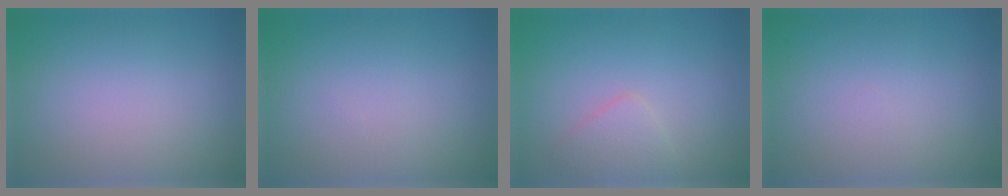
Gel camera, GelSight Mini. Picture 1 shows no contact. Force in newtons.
{"total": 0.0}
{"total": 1.9, "press": 1.9, "slide": 0.1}
{"total": 0.0}